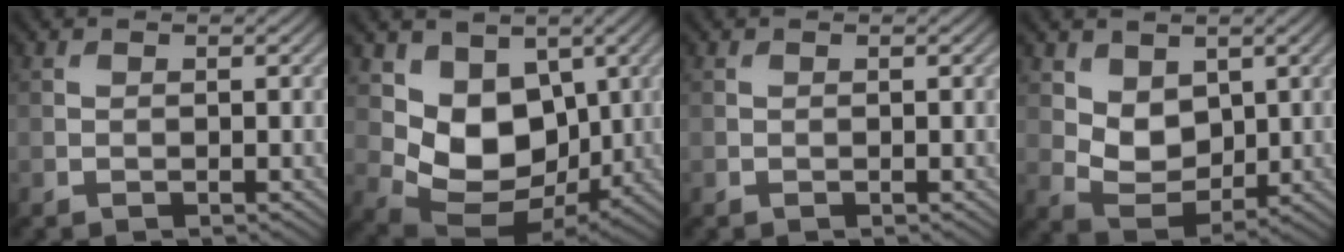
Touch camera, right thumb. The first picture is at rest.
{"total": 9.0, "force": [2.4, 6.7, 5.5], "torque": [-0.125, -0.030, 0.045]}
{"total": 0.0}
{"total": 5.4, "force": [2.2, 3.9, 2.9], "torque": [-0.075, -0.015, 0.039]}